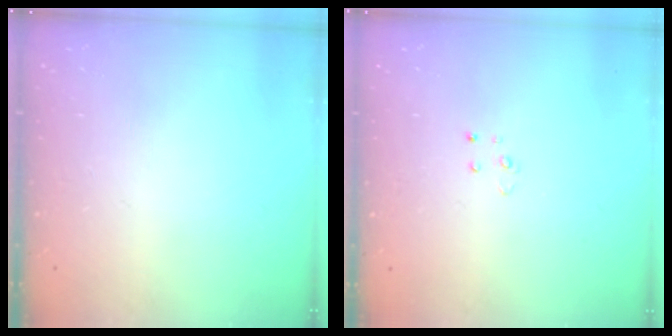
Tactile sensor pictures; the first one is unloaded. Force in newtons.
{"total": 2.6, "press": 2.6, "slide": 0.2}